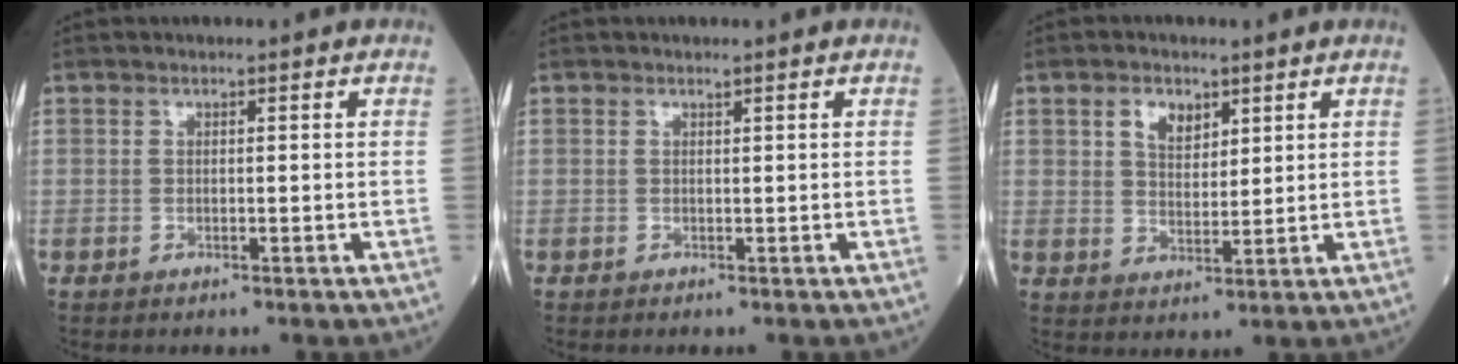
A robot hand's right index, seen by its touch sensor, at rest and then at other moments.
{"total": 0.0}
{"total": 4.5, "force": [2.4, 2.6, 2.8], "torque": [-0.052, 0.006, 0.044]}